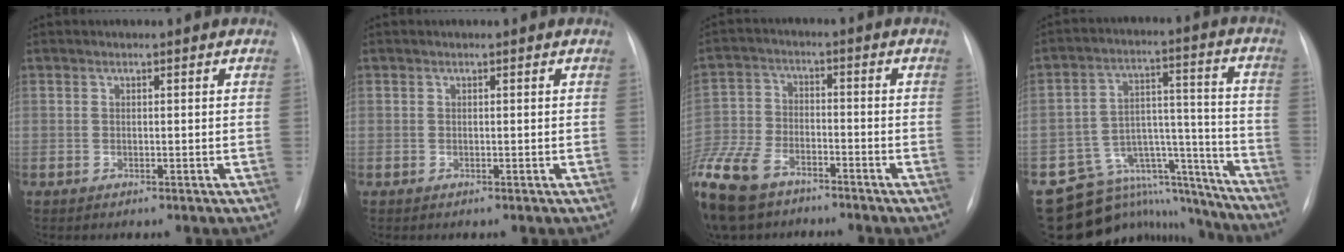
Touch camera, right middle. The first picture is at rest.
{"total": 0.0}
{"total": 15.3, "force": [-10.7, 7.4, 8.0], "torque": [-0.206, -0.028, -0.198]}
{"total": 16.2, "force": [-14.7, 6.5, 1.5], "torque": [-0.012, 0.083, -0.209]}